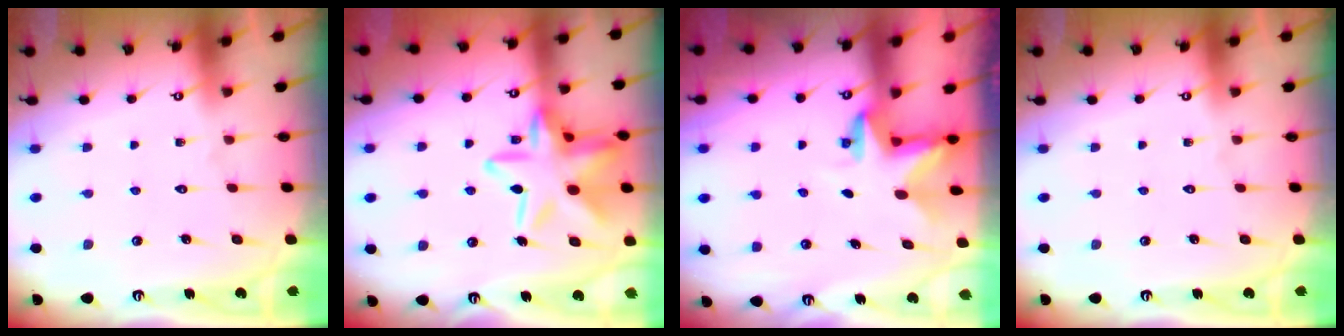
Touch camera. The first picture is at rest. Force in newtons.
{"total": 19.2, "press": 19.2, "slide": 1.5}
{"total": 2.9, "press": 2.9, "slide": 0.2}
{"total": 0.0}